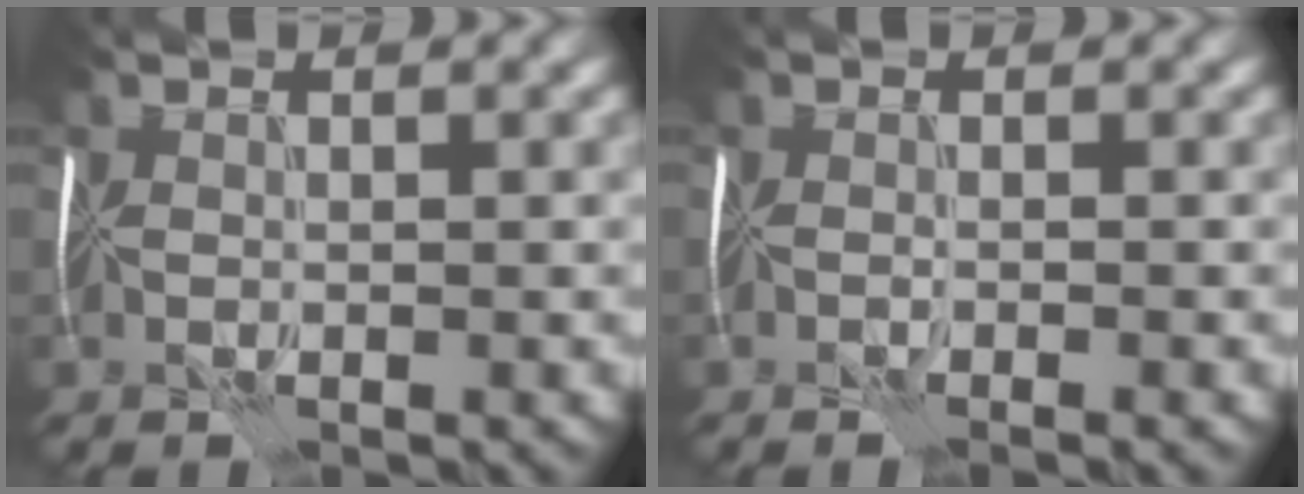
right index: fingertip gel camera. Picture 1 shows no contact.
{"total": 1.1, "force": [-0.8, 0.0, 0.7], "torque": [-0.006, -0.007, -0.011]}